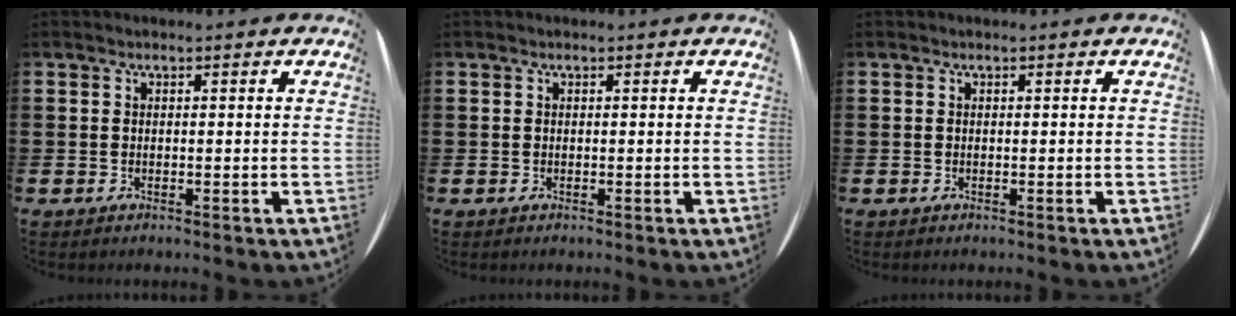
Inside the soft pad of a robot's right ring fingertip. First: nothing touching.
{"total": 0.0}
{"total": 0.0}